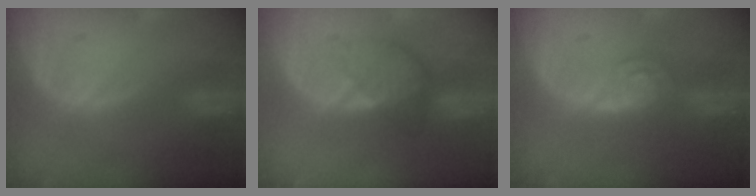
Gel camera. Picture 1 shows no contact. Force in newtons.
{"total": 4.6, "press": 4.2, "slide": 2.0}
{"total": 4.7, "press": 4.2, "slide": 2.1}